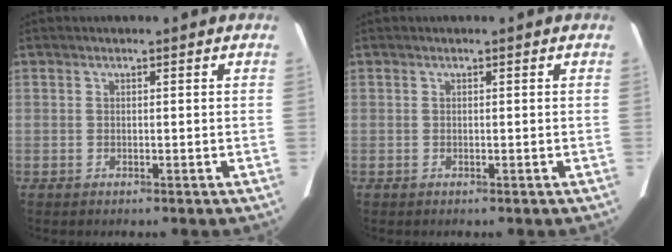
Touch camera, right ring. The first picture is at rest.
{"total": 0.0}